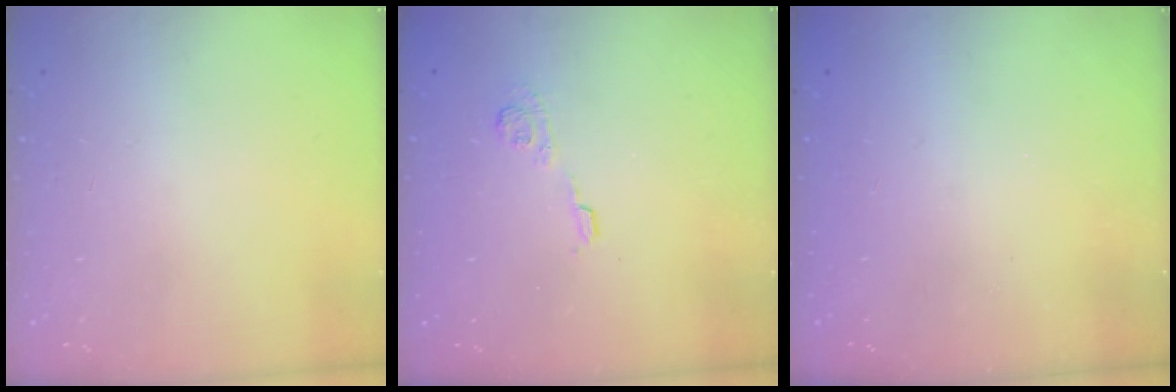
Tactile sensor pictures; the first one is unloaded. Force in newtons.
{"total": 5.2, "press": 5.1, "slide": 0.9}
{"total": 2.3, "press": 2.2, "slide": 0.8}